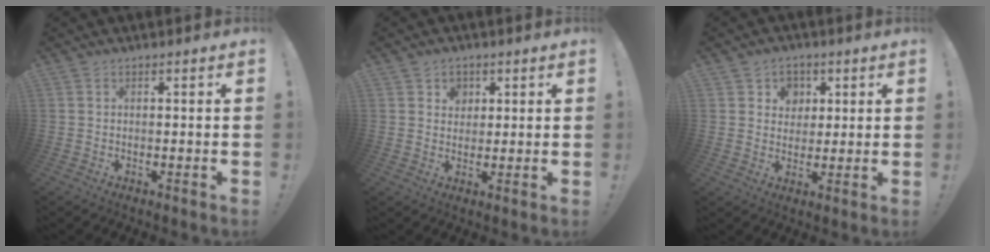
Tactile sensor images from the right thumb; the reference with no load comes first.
{"total": 4.4, "force": [2.0, 3.7, 1.1], "torque": [-0.009, -0.008, 0.035]}
{"total": 6.4, "force": [2.2, 5.8, 1.2], "torque": [-0.013, -0.015, 0.043]}